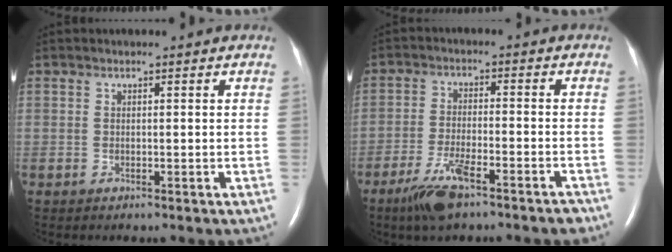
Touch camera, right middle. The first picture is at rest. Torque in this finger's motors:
{"motor_torque": [0.62, -0.58, 0.13, 0.04]}